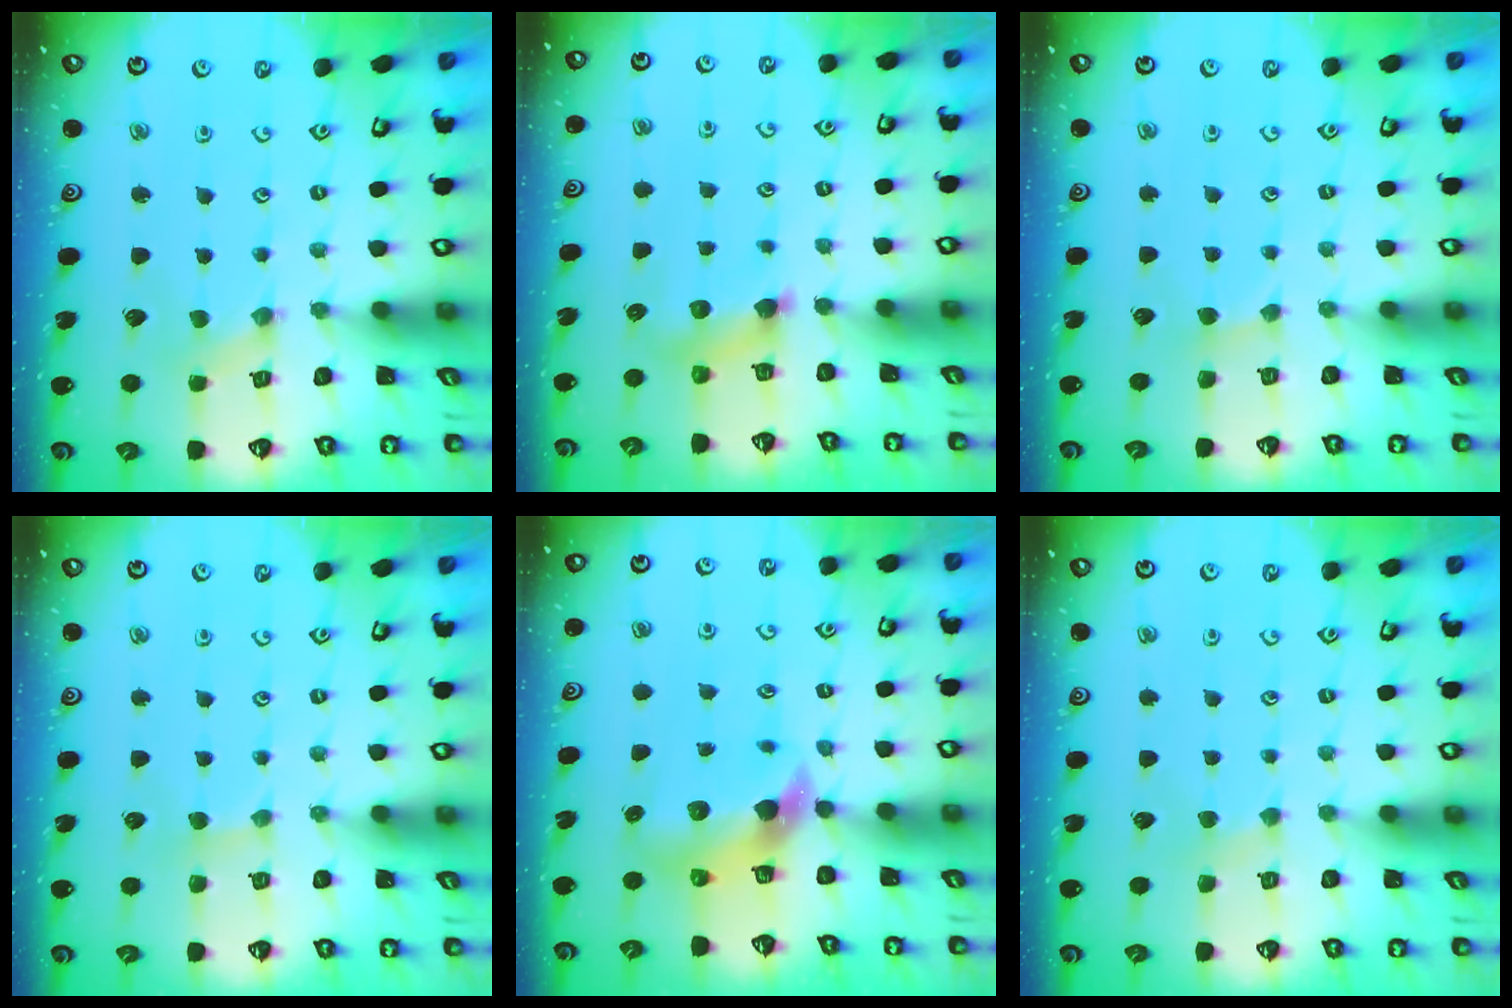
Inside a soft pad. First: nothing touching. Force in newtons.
{"total": 5.9, "press": 5.9, "slide": 0.2}
{"total": 1.6, "press": 1.5, "slide": 0.2}
{"total": 2.1, "press": 2.0, "slide": 0.3}
{"total": 7.0, "press": 7.0, "slide": 1.0}
{"total": 2.2, "press": 2.2, "slide": 0.3}